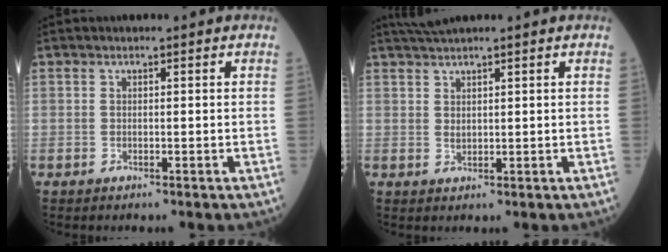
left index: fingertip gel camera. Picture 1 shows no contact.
{"total": 2.8, "force": [2.4, 0.2, 1.5], "torque": [-0.032, 0.007, 0.054]}